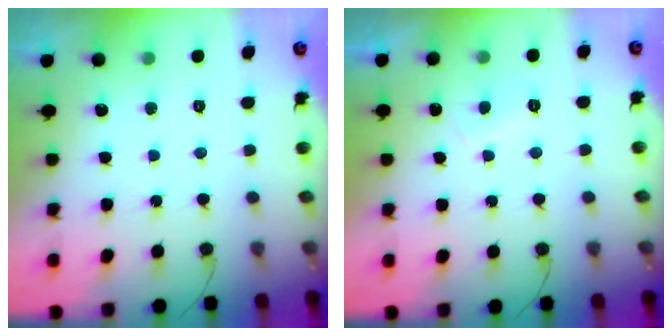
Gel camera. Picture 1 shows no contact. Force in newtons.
{"total": 2.7, "press": 2.5, "slide": 0.9}